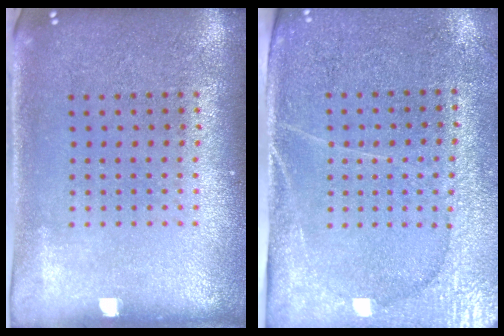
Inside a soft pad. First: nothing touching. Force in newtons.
{"total": 2.9, "press": 2.7, "slide": 1.2}